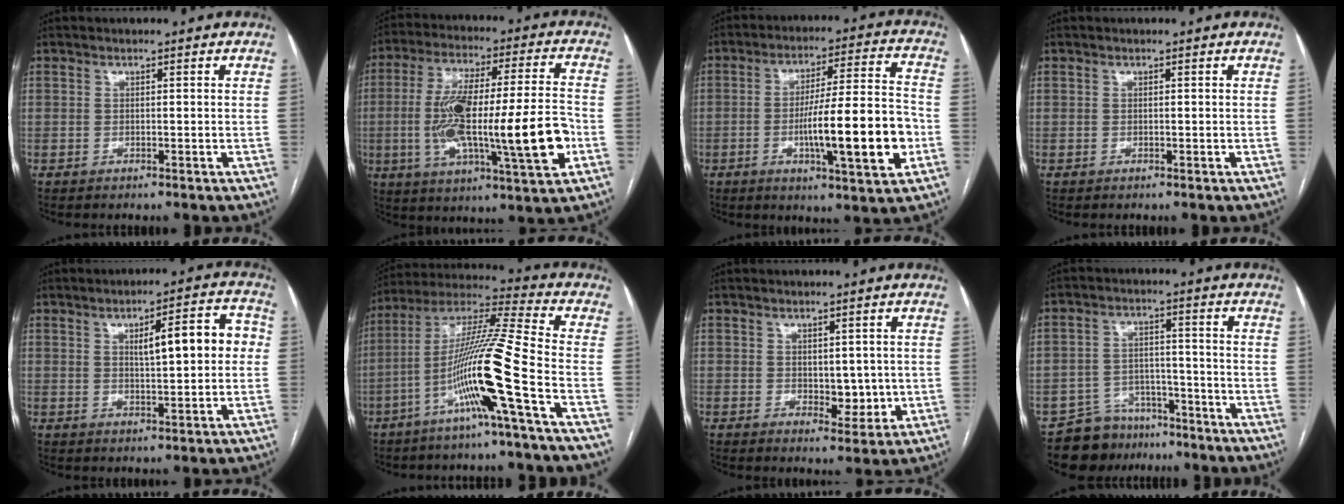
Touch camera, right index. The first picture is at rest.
{"total": 21.2, "force": [-4.0, 2.8, 20.6], "torque": [-0.345, 0.003, -0.057]}
{"total": 16.1, "force": [-4.0, 1.4, 15.5], "torque": [-0.248, 0.004, -0.056]}
{"total": 0.0}
{"total": 8.8, "force": [1.4, 2.0, 8.4], "torque": [-0.117, 0.025, 0.022]}
{"total": 15.3, "force": [-5.6, -1.9, 14.1], "torque": [-0.270, 0.000, -0.110]}
{"total": 4.5, "force": [0.1, 2.7, 3.6], "torque": [-0.041, -0.002, 0.013]}
{"total": 8.7, "force": [-7.1, 4.9, 0.5], "torque": [-0.001, 0.027, -0.114]}